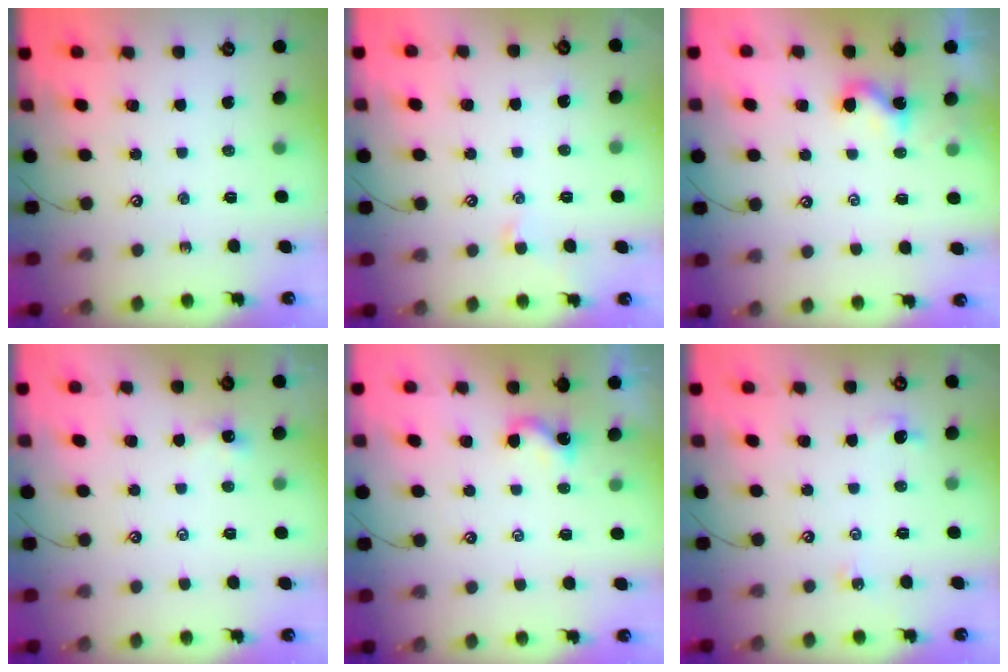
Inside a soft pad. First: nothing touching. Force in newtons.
{"total": 0.8, "press": 0.6, "slide": 0.5}
{"total": 0.6, "press": 0.4, "slide": 0.5}
{"total": 2.3, "press": 2.3, "slide": 0.2}
{"total": 1.5, "press": 1.5, "slide": 0.2}
{"total": 1.7, "press": 1.6, "slide": 0.5}